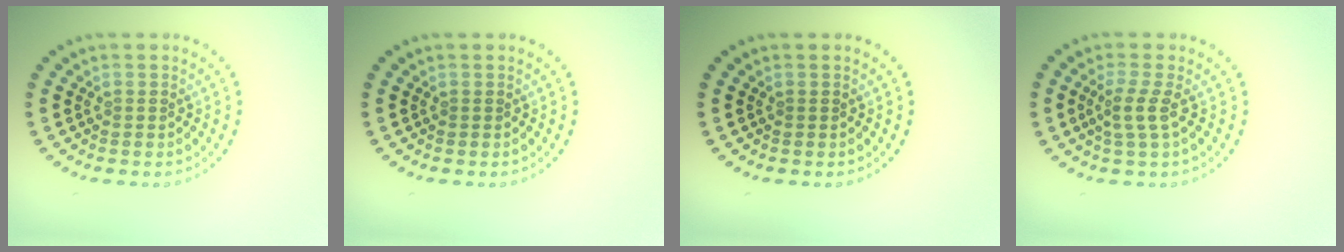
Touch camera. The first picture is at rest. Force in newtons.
{"total": 0.0}
{"total": 0.0}
{"total": 2.1, "press": 1.5, "slide": 1.4}